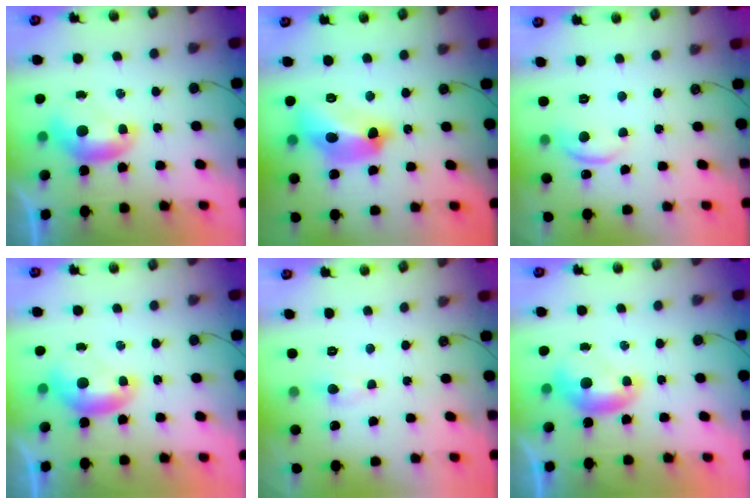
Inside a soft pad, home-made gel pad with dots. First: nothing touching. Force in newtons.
{"total": 11.0, "press": 10.9, "slide": 1.2}
{"total": 4.4, "press": 4.4, "slide": 0.6}
{"total": 0.0}
{"total": 1.0, "press": 0.8, "slide": 0.6}
{"total": 0.0}